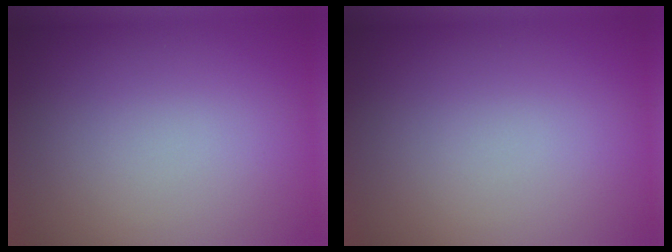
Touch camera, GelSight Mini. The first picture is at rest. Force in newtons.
{"total": 0.0}